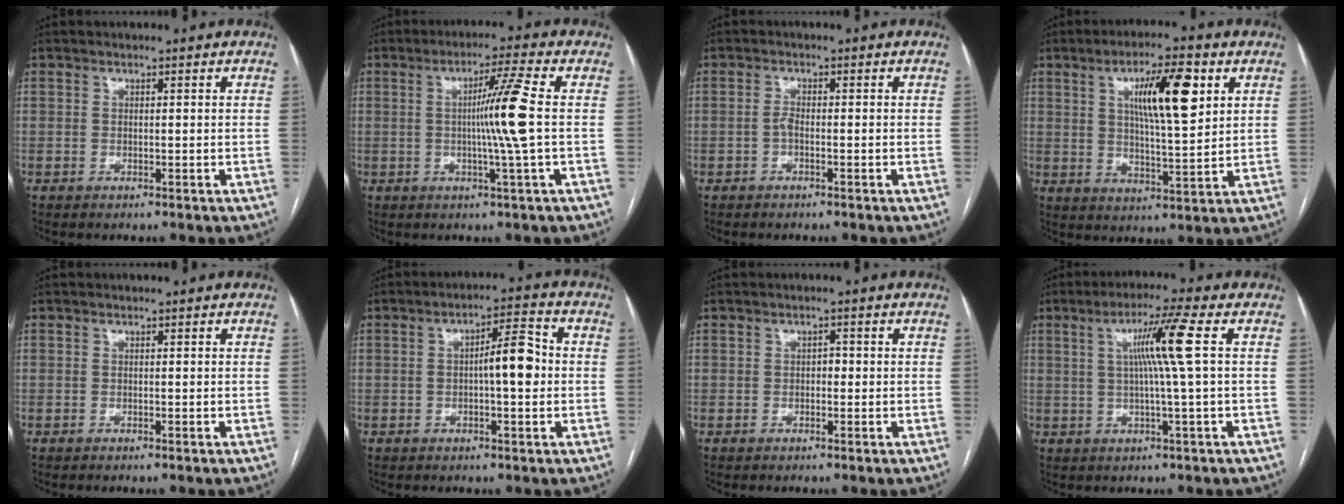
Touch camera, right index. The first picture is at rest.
{"total": 8.0, "force": [0.0, -2.0, 7.8], "torque": [-0.133, -0.001, 0.001]}
{"total": 1.2, "force": [-0.5, 0.4, 1.0], "torque": [-0.020, 0.003, -0.011]}
{"total": 11.3, "force": [4.1, 1.9, 10.3], "torque": [-0.171, 0.005, 0.067]}
{"total": 0.0}
{"total": 6.8, "force": [-0.2, 1.5, 6.6], "torque": [-0.101, 0.021, -0.004]}
{"total": 1.1, "force": [-0.2, 0.7, 0.9], "torque": [-0.007, 0.004, -0.005]}
{"total": 7.9, "force": [1.5, -1.8, 7.5], "torque": [-0.134, 0.007, 0.031]}